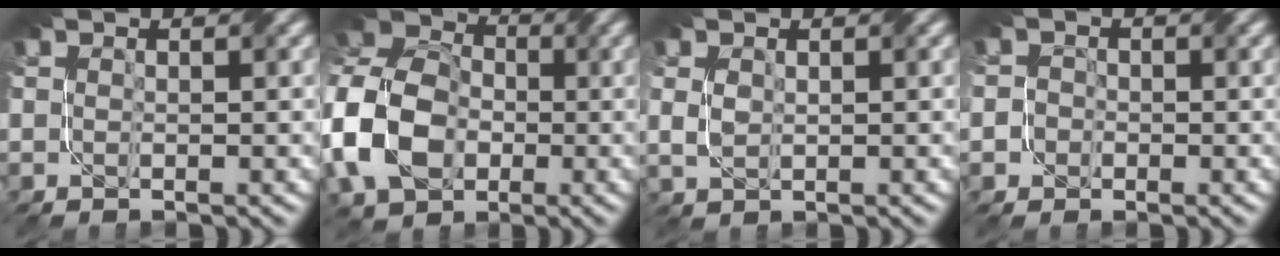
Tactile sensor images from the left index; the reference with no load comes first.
{"total": 11.1, "force": [-2.9, 7.9, 7.3], "torque": [-0.173, 0.011, -0.079]}
{"total": 1.2, "force": [-0.1, 0.7, 1.0], "torque": [-0.027, 0.000, 0.001]}
{"total": 2.1, "force": [-0.6, 1.9, 0.7], "torque": [0.009, 0.014, -0.034]}